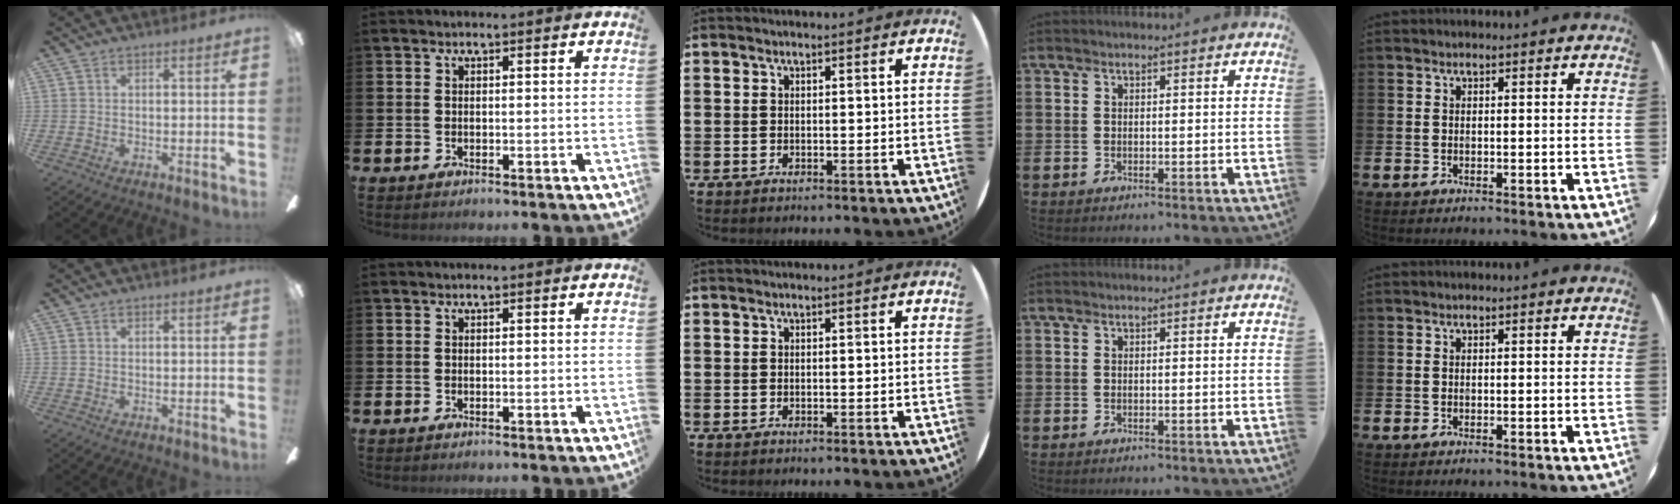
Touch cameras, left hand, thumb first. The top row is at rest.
{}